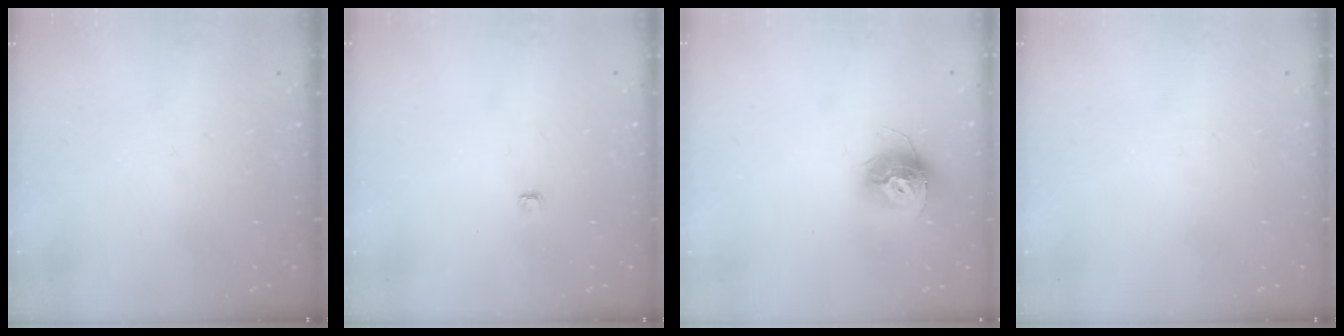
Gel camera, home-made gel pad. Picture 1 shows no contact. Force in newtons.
{"total": 2.8, "press": 2.8, "slide": 0.4}
{"total": 12.1, "press": 12.0, "slide": 1.0}
{"total": 0.0}